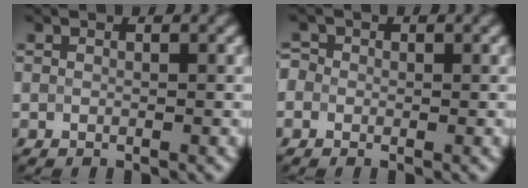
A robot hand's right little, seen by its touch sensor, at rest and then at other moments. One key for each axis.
{"total": 1.5, "fx": 0.2, "fy": 1.4, "fz": 0.6, "tx": -0.005, "ty": 0.005, "tz": -0.012}